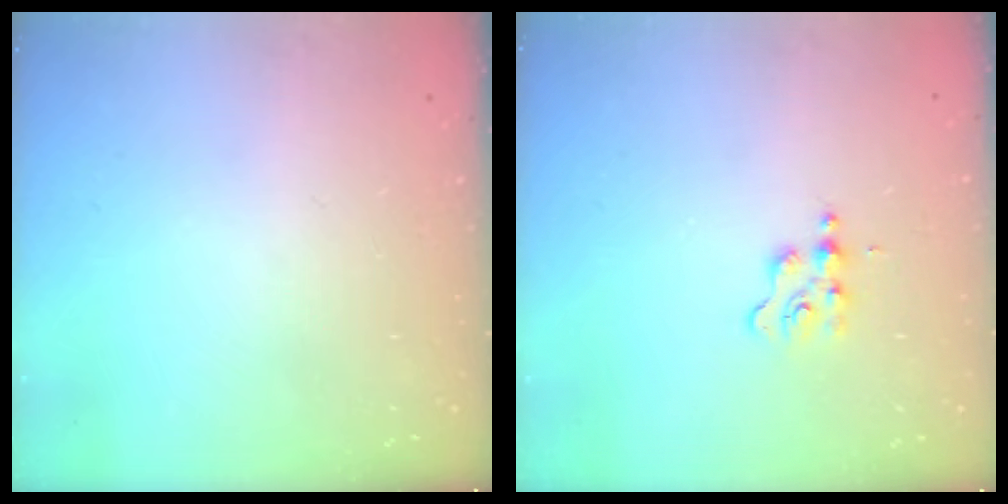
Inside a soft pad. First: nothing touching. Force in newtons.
{"total": 1.8, "press": 1.7, "slide": 0.3}